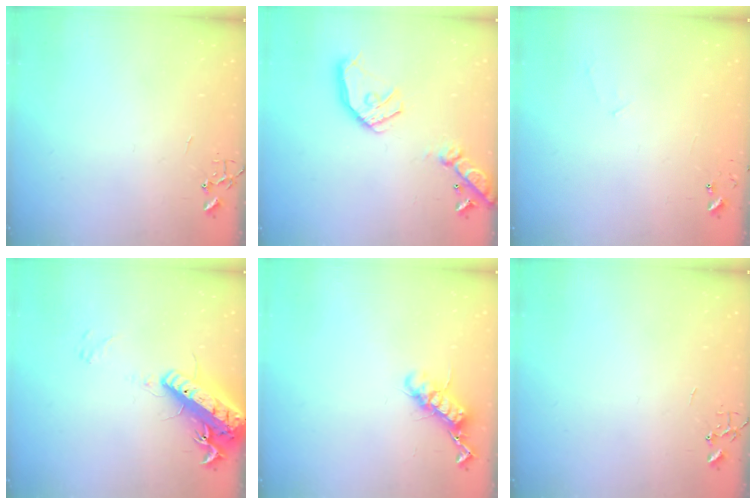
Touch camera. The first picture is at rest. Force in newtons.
{"total": 17.3, "press": 17.0, "slide": 2.8}
{"total": 5.4, "press": 5.4, "slide": 0.4}
{"total": 19.0, "press": 18.7, "slide": 3.7}
{"total": 12.3, "press": 12.3, "slide": 0.6}
{"total": 0.0}